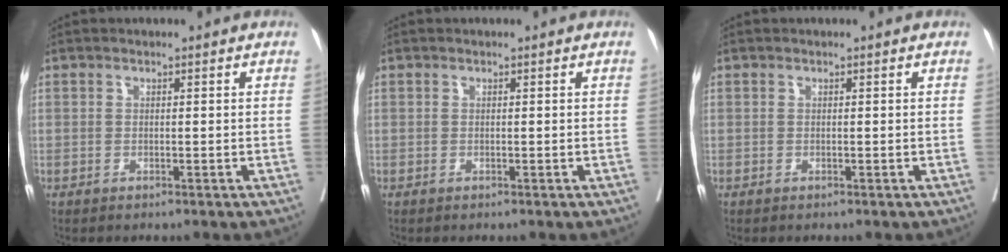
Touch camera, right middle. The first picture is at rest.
{"total": 0.0}
{"total": 0.0}